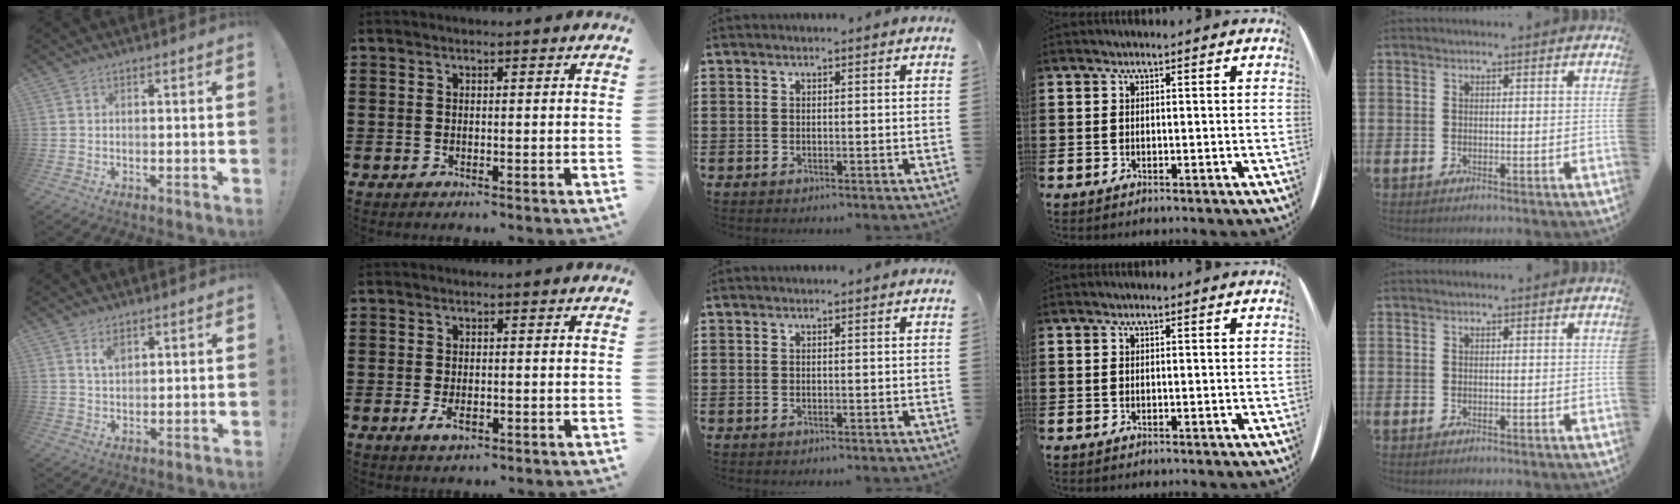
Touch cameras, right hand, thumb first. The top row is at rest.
{"thumb": {"total": 3.9, "force": [2.3, 2.1, 2.4], "torque": [-0.030, -0.011, 0.038]}, "index": {"total": 2.3, "force": [-0.7, 0.8, 2.0], "torque": [-0.047, -0.008, -0.013]}}